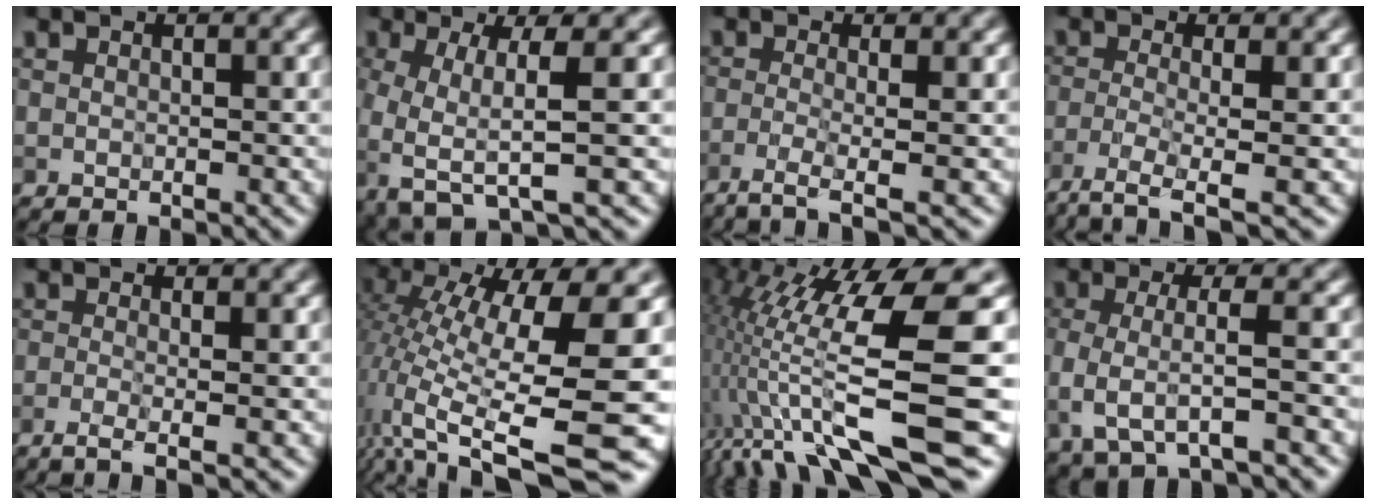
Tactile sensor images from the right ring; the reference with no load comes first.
{"total": 5.6, "force": [-1.3, 1.4, 5.3], "torque": [-0.100, -0.011, -0.028]}
{"total": 4.0, "force": [-1.9, 1.0, 3.4], "torque": [-0.053, -0.006, -0.050]}
{"total": 4.8, "force": [-2.9, 1.0, 3.8], "torque": [-0.070, -0.010, -0.066]}
{"total": 3.3, "force": [-1.2, 1.2, 2.9], "torque": [-0.034, -0.004, -0.036]}
{"total": 14.2, "force": [-0.5, 3.5, 13.8], "torque": [-0.254, 0.003, 0.007]}
{"total": 14.2, "force": [-2.8, 2.8, 13.7], "torque": [-0.248, 0.006, -0.030]}
{"total": 4.6, "force": [-1.2, 1.4, 4.3], "torque": [-0.084, -0.011, -0.025]}